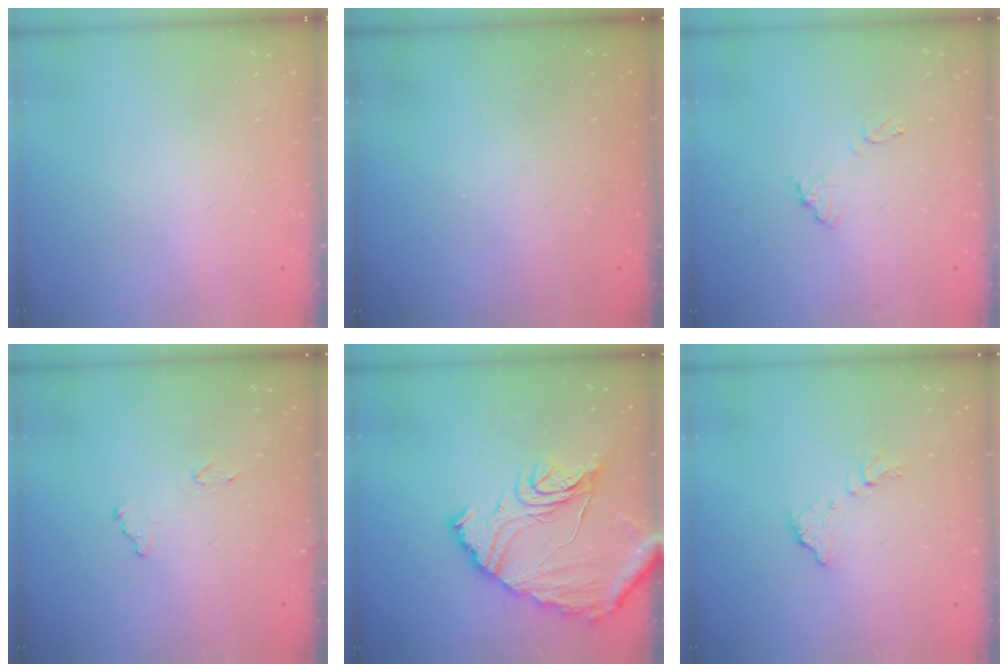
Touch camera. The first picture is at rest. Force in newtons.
{"total": 3.0, "press": 3.0, "slide": 0.1}
{"total": 9.5, "press": 9.5, "slide": 0.6}
{"total": 7.8, "press": 7.8, "slide": 0.5}
{"total": 16.2, "press": 16.1, "slide": 1.8}
{"total": 8.5, "press": 8.5, "slide": 0.3}